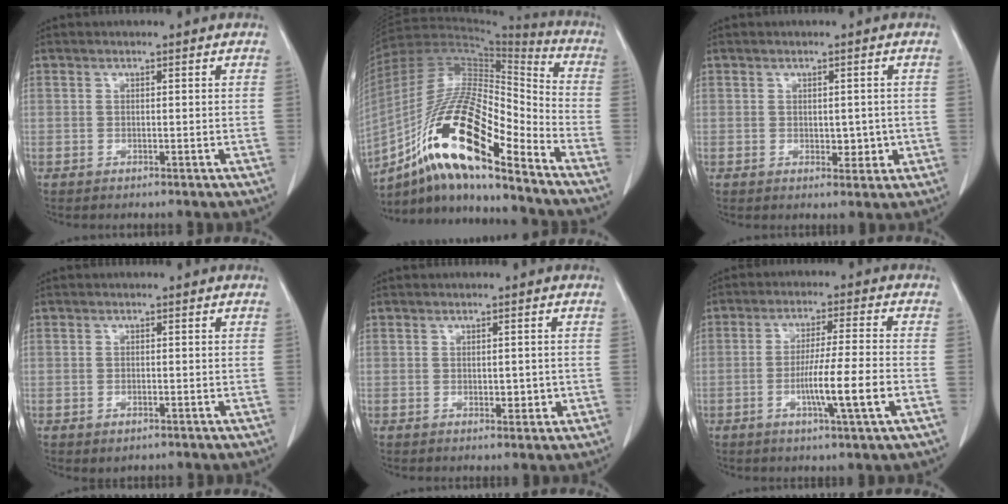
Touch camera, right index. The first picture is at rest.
{"total": 20.3, "force": [-11.5, 4.0, 16.2], "torque": [-0.324, -0.001, -0.204]}
{"total": 2.7, "force": [-0.2, 1.8, 2.1], "torque": [-0.018, -0.001, 0.006]}
{"total": 1.2, "force": [-0.6, 0.6, 0.8], "torque": [-0.016, -0.002, 0.000]}
{"total": 2.0, "force": [-0.2, 1.2, 1.6], "torque": [-0.015, 0.000, 0.004]}
{"total": 8.9, "force": [-2.7, -0.7, 8.5], "torque": [-0.145, -0.010, -0.048]}